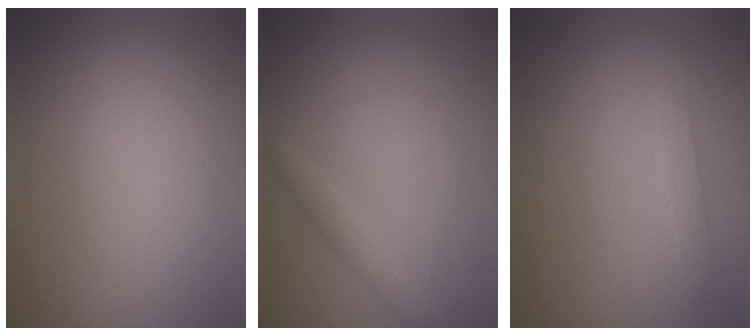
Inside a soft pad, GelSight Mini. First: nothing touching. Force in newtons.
{"total": 1.5, "press": 1.5, "slide": 0.1}
{"total": 1.3, "press": 1.3, "slide": 0.1}